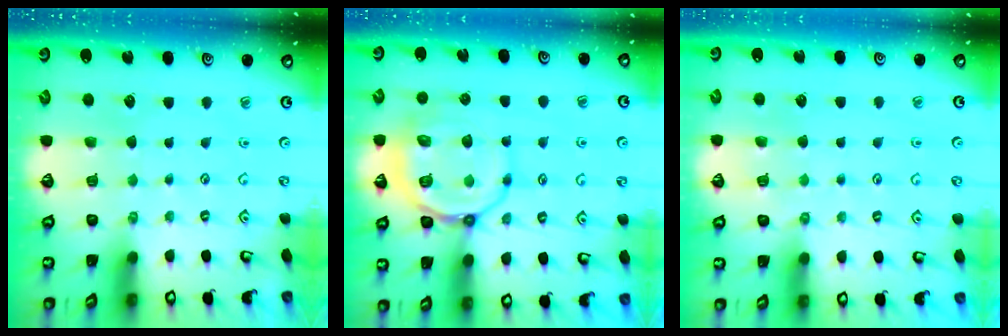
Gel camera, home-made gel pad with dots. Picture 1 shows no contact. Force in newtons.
{"total": 13.4, "press": 13.3, "slide": 1.7}
{"total": 3.0, "press": 3.0, "slide": 0.5}